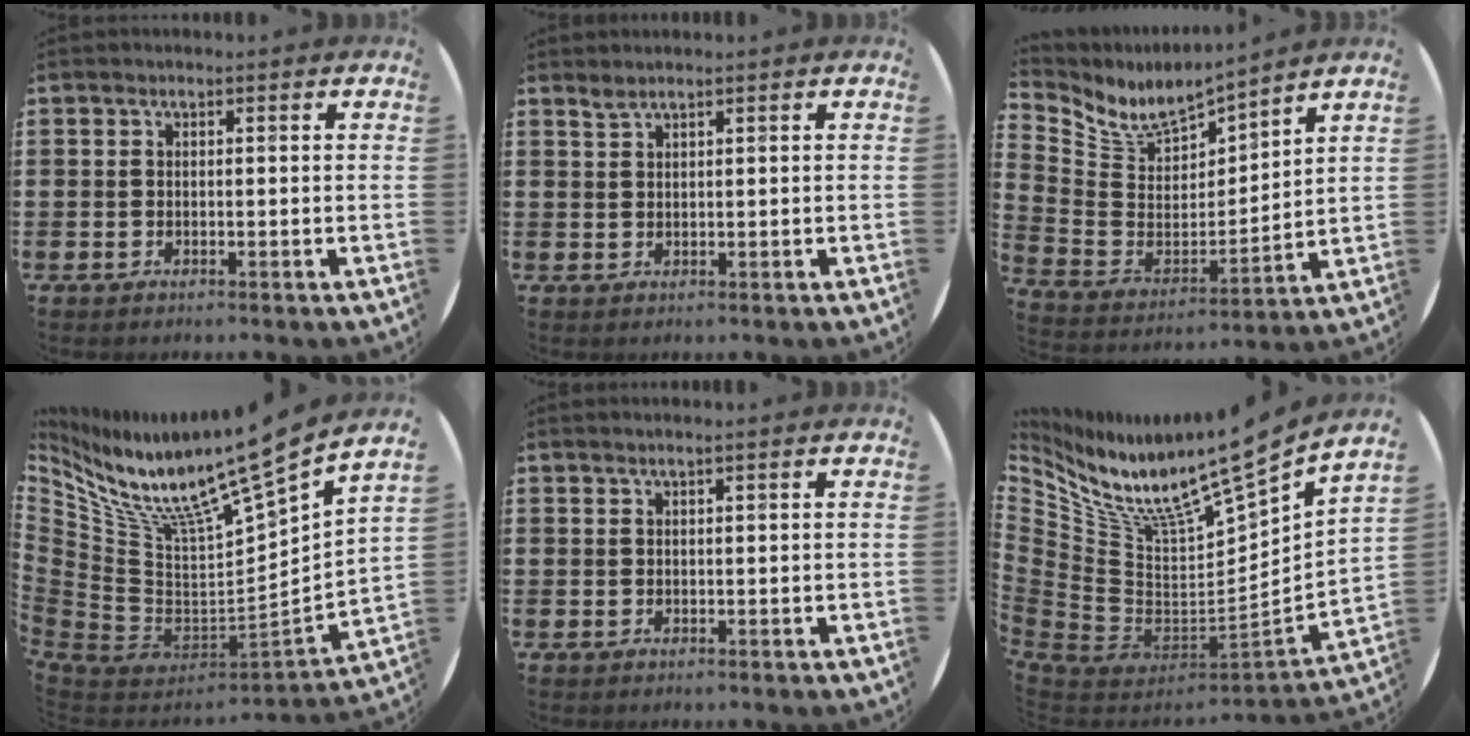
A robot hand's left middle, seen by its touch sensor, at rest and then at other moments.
{"total": 1.1, "force": [1.1, 0.0, 0.2], "torque": [-0.005, 0.000, 0.021]}
{"total": 6.9, "force": [6.3, 2.3, 1.9], "torque": [-0.075, -0.051, 0.110]}
{"total": 12.5, "force": [10.2, 1.6, 7.1], "torque": [-0.166, -0.103, 0.166]}
{"total": 0.6, "force": [0.4, -0.2, 0.4], "torque": [-0.002, -0.001, 0.008]}
{"total": 10.8, "force": [7.8, 2.8, 7.0], "torque": [-0.156, -0.085, 0.123]}